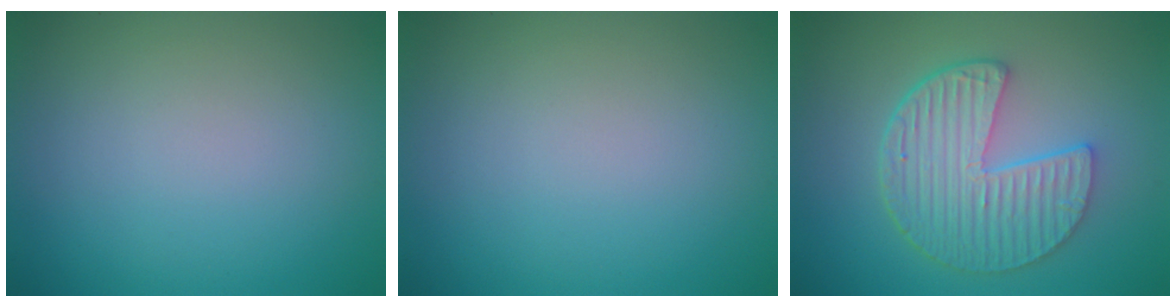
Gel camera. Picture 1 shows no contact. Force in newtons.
{"total": 0.0}
{"total": 6.3, "press": 4.5, "slide": 4.3}